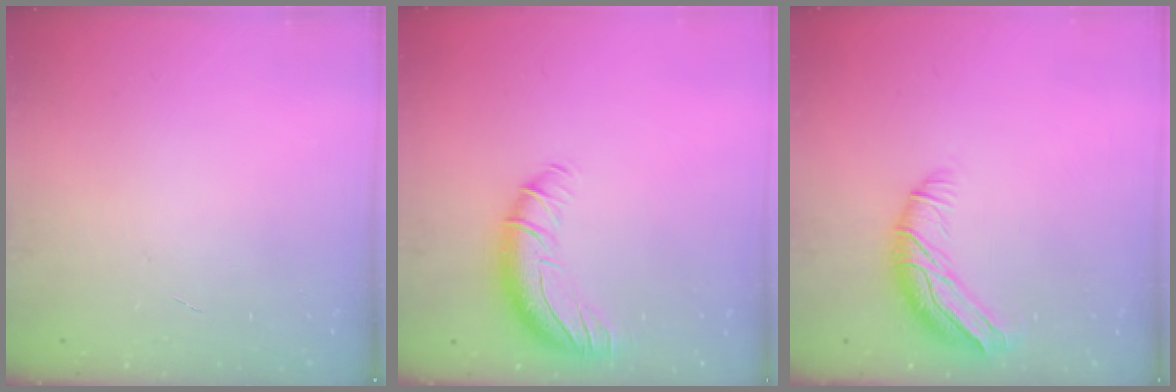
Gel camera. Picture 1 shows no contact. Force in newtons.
{"total": 10.8, "press": 10.5, "slide": 2.2}
{"total": 9.8, "press": 9.5, "slide": 2.3}